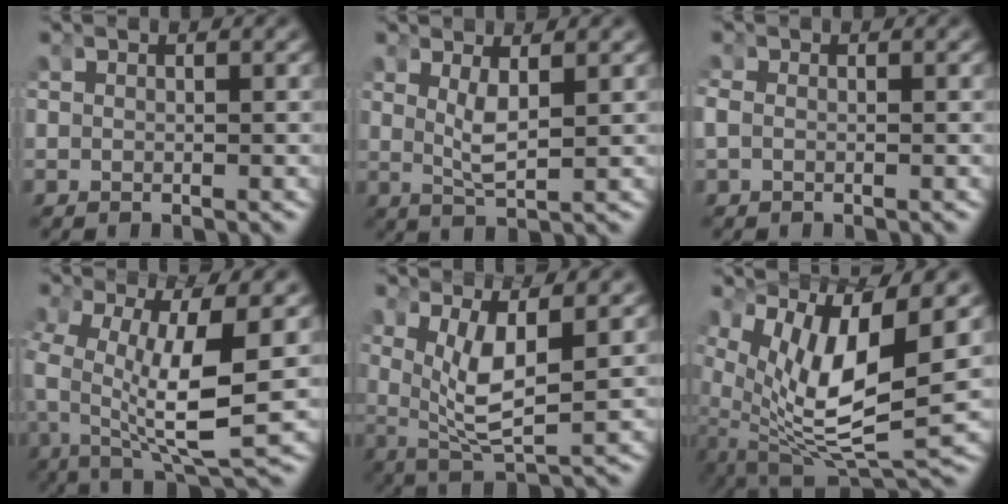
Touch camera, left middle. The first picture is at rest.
{"total": 3.1, "force": [0.8, 0.7, 2.9], "torque": [-0.061, -0.012, 0.021]}
{"total": 1.1, "force": [-0.3, 0.9, 0.7], "torque": [-0.028, -0.004, -0.004]}
{"total": 8.6, "force": [0.6, 3.2, 8.0], "torque": [-0.142, -0.015, 0.016]}
{"total": 6.5, "force": [1.2, 3.2, 5.6], "torque": [-0.120, -0.016, 0.030]}
{"total": 11.4, "force": [0.0, 6.4, 9.4], "torque": [-0.185, -0.046, 0.027]}